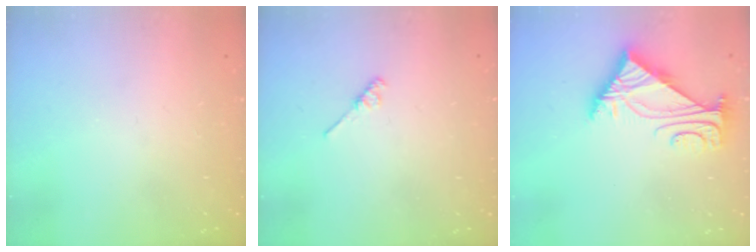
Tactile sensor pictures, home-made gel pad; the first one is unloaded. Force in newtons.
{"total": 2.7, "press": 2.7, "slide": 0.4}
{"total": 5.8, "press": 5.7, "slide": 0.9}